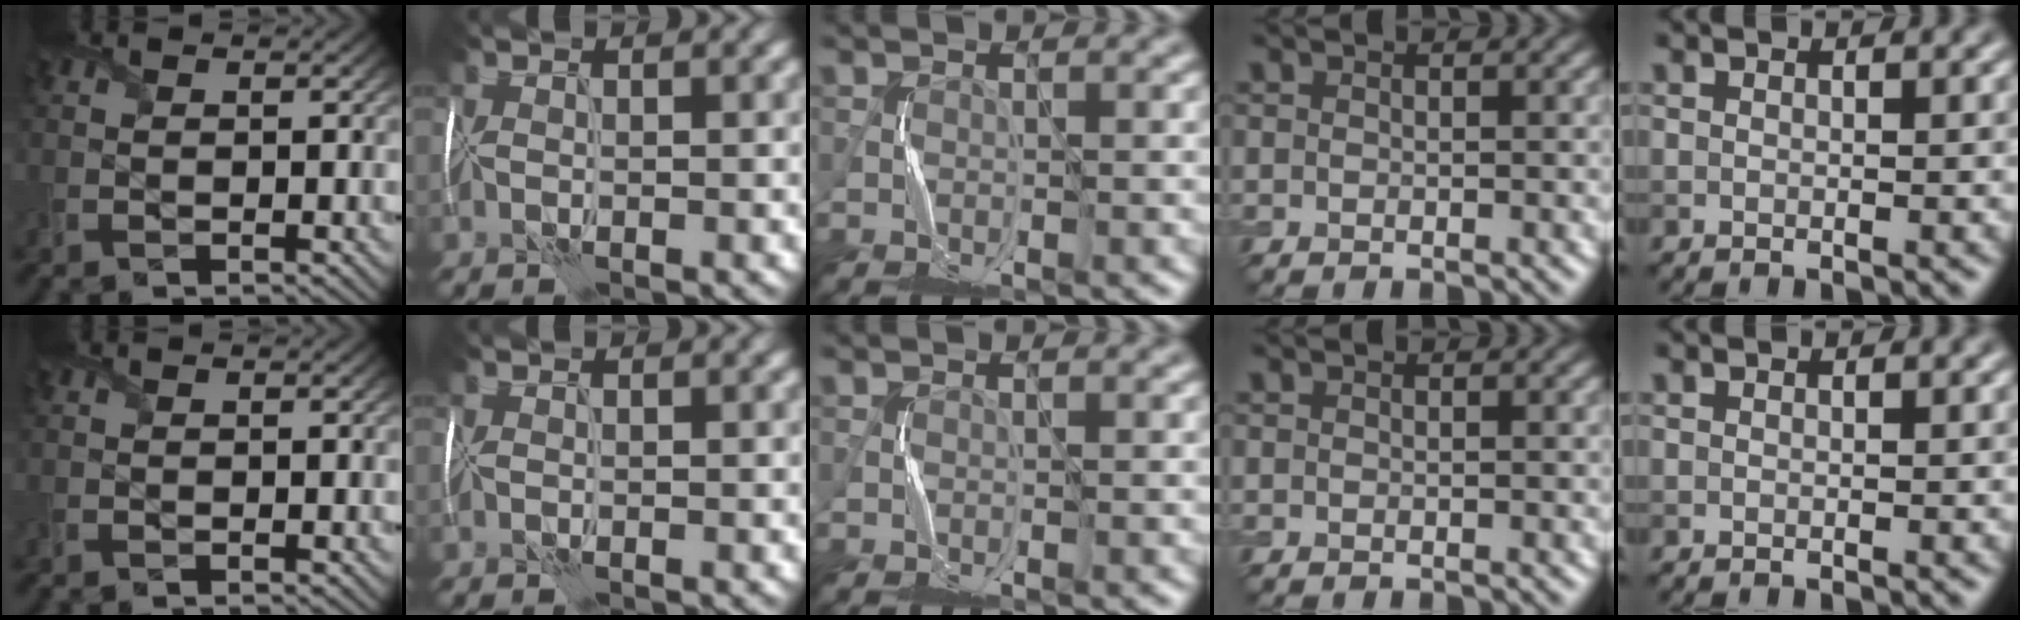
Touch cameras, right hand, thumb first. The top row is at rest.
{}